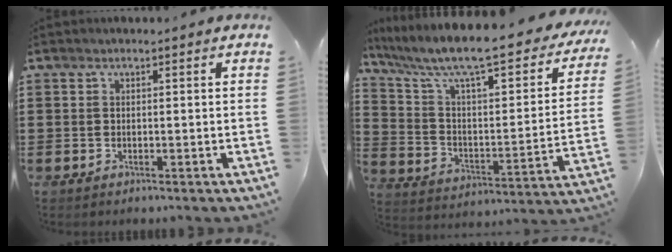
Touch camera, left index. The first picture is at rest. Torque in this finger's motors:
{"motor_torque": [2.14, 0.00, 1.05, 0.21]}